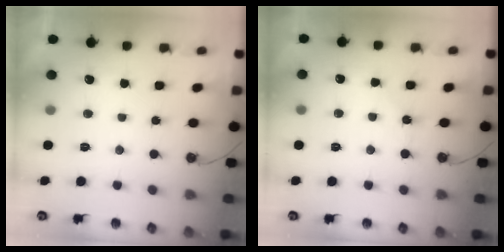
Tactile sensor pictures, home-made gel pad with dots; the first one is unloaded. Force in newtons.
{"total": 4.0, "press": 3.9, "slide": 0.6}